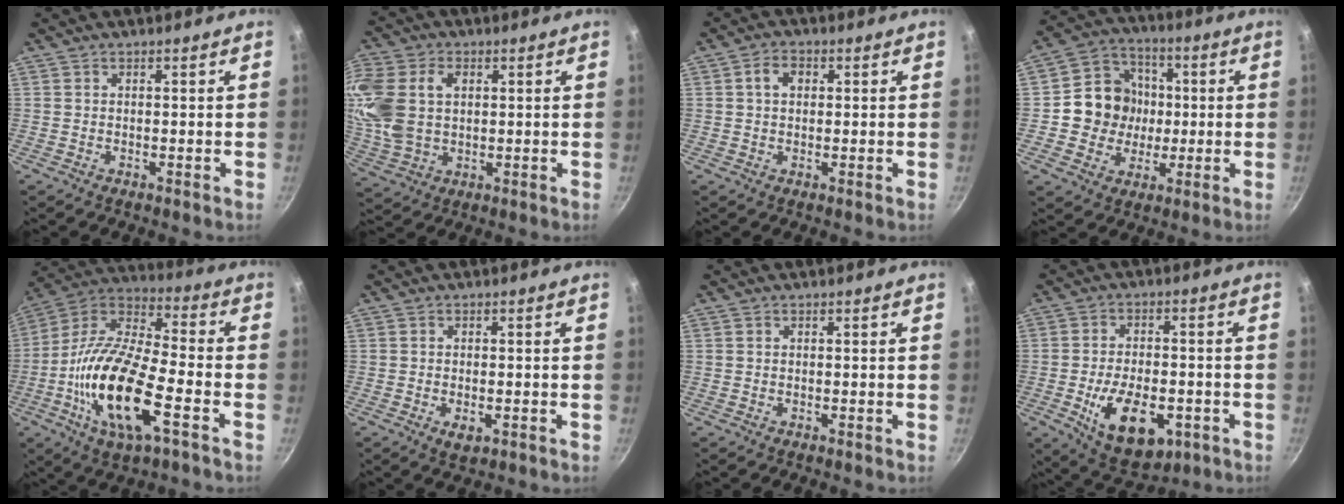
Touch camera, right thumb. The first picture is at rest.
{"total": 14.9, "force": [3.0, 10.5, 10.1], "torque": [-0.219, -0.001, 0.063]}
{"total": 3.7, "force": [0.8, 2.7, 2.4], "torque": [-0.029, 0.008, 0.008]}
{"total": 12.5, "force": [-0.1, 11.6, 4.6], "torque": [-0.041, 0.024, -0.013]}
{"total": 20.8, "force": [-6.7, 7.3, 18.2], "torque": [-0.352, 0.028, -0.145]}
{"total": 2.9, "force": [-0.9, 1.6, 2.3], "torque": [-0.038, -0.007, -0.013]}
{"total": 0.0}
{"total": 14.5, "force": [-4.7, 8.0, 11.1], "torque": [-0.156, 0.008, -0.062]}